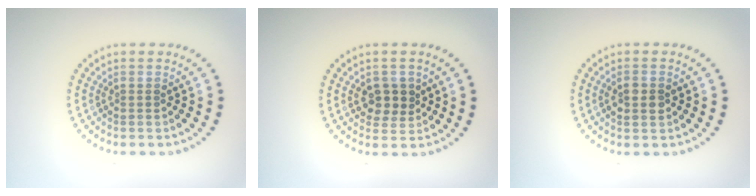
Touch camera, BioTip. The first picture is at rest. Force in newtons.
{"total": 2.4, "press": 2.3, "slide": 0.7}
{"total": 1.7, "press": 1.7, "slide": 0.1}